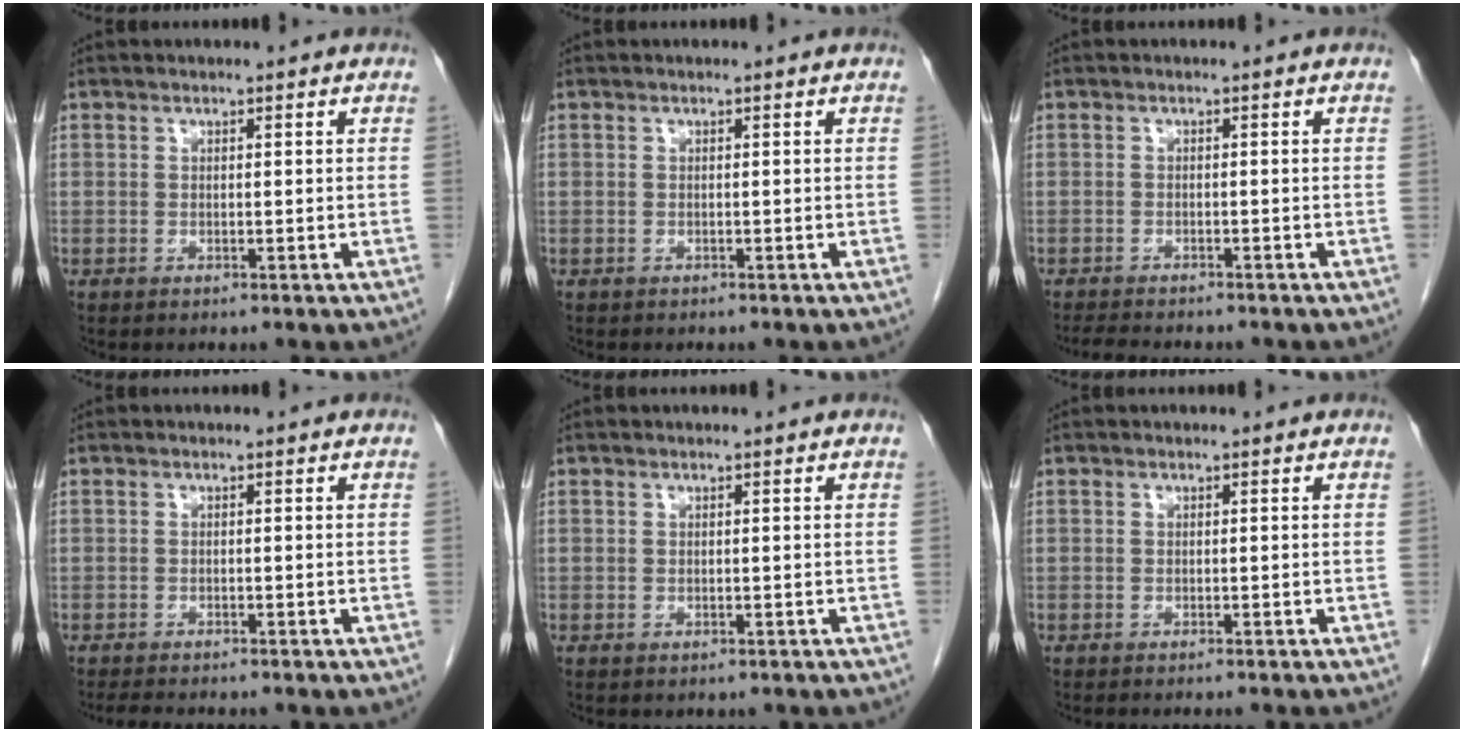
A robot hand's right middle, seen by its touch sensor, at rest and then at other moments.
{"total": 0.0}
{"total": 5.9, "force": [-5.2, 1.1, 2.5], "torque": [-0.038, -0.011, -0.080]}
{"total": 6.3, "force": [-5.5, 1.3, 2.8], "torque": [-0.039, -0.008, -0.080]}
{"total": 1.3, "force": [-1.1, 0.6, 0.3], "torque": [-0.011, 0.000, -0.013]}
{"total": 4.6, "force": [-4.2, -0.2, 1.9], "torque": [-0.013, -0.007, -0.056]}